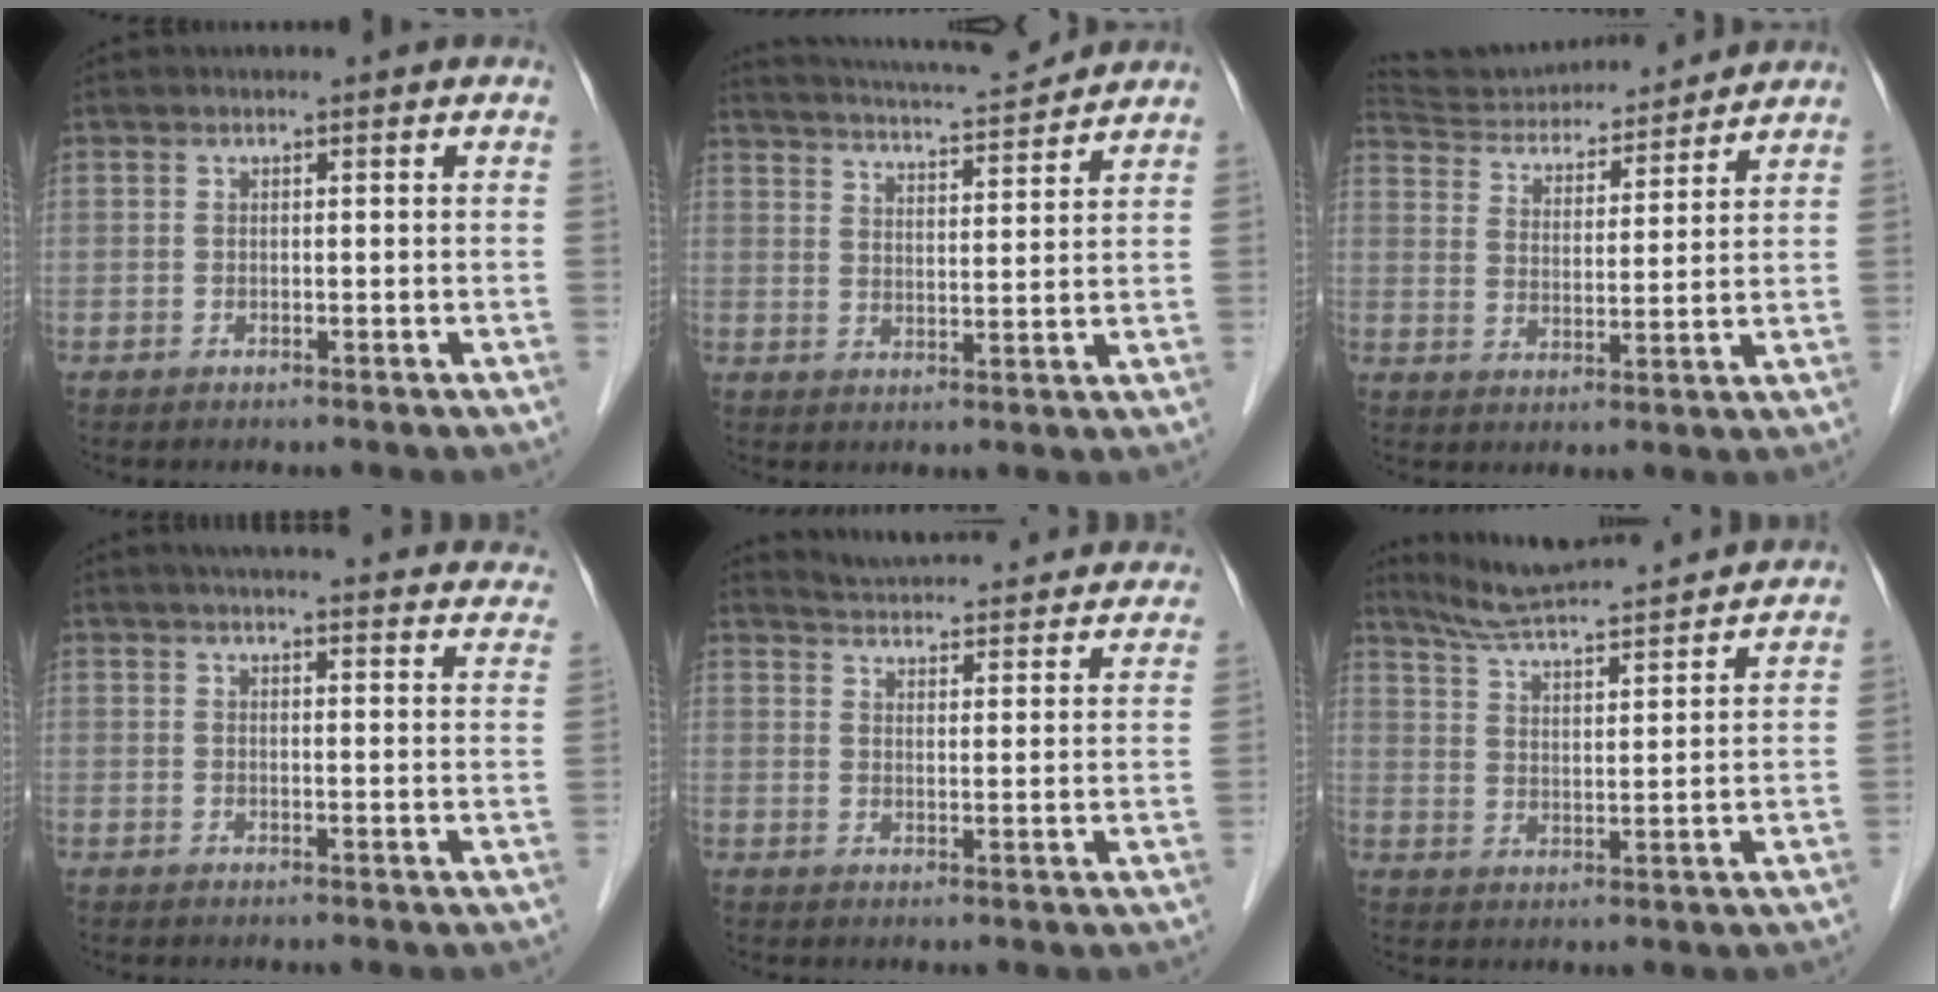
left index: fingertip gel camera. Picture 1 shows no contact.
{"total": 12.5, "force": [11.9, 0.3, 4.0], "torque": [-0.078, 0.008, 0.176]}
{"total": 14.9, "force": [14.4, 2.4, 3.1], "torque": [-0.054, 0.021, 0.231]}
{"total": 27.8, "force": [25.6, 3.7, 10.2], "torque": [-0.145, -0.029, 0.296]}
{"total": 24.6, "force": [23.4, 3.7, 6.7], "torque": [-0.104, -0.033, 0.285]}
{"total": 18.2, "force": [17.0, 0.7, 6.4], "torque": [-0.110, 0.012, 0.248]}